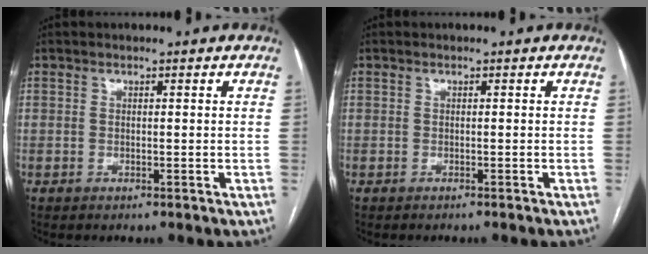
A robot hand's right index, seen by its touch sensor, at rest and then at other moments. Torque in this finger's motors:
{"motor_torque": [-0.41, -0.15, -0.26, -0.08]}